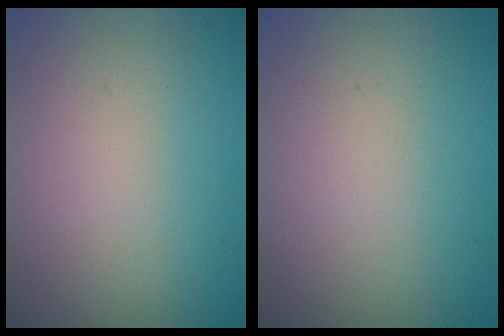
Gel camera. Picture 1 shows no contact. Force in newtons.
{"total": 0.0}